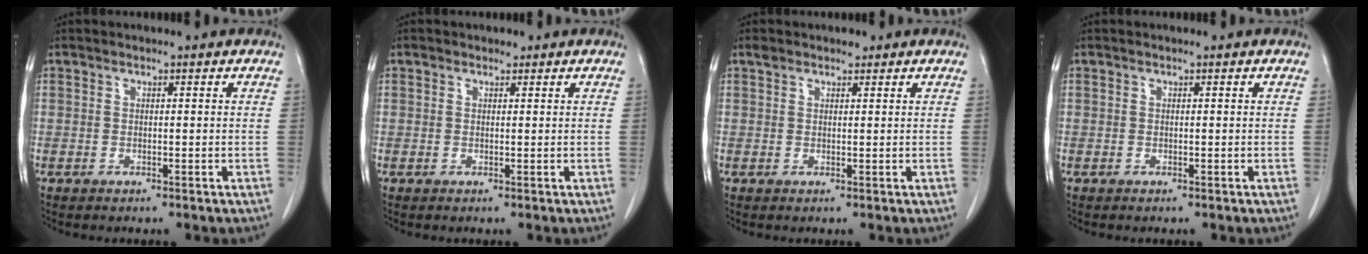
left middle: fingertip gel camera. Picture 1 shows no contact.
{"total": 0.8, "force": [0.6, 0.5, 0.1], "torque": [0.001, -0.001, 0.006]}
{"total": 1.8, "force": [1.4, 1.0, 0.5], "torque": [-0.011, 0.010, 0.022]}
{"total": 0.0}